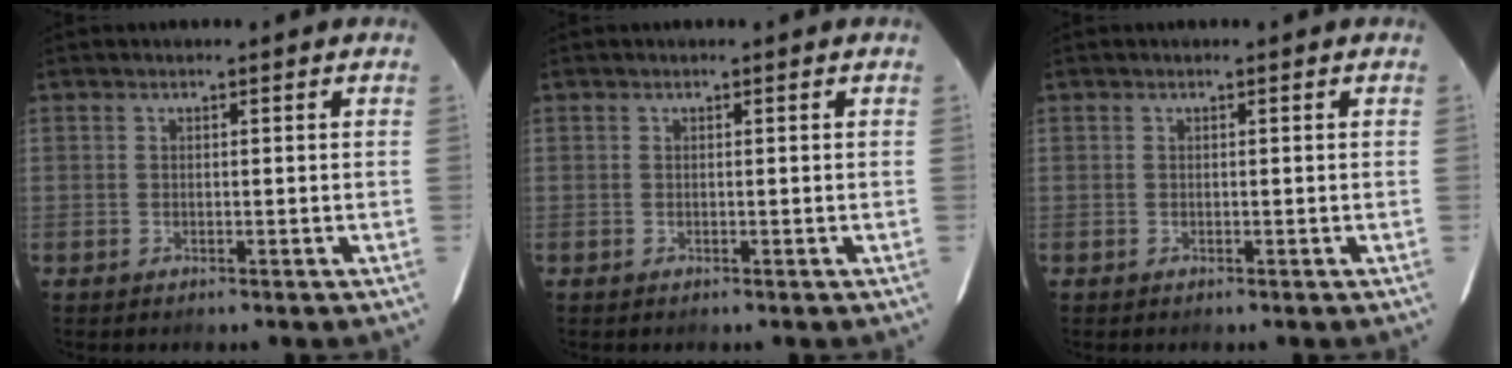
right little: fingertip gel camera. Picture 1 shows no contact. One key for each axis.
{"total": 0.0}
{"total": 0.0}